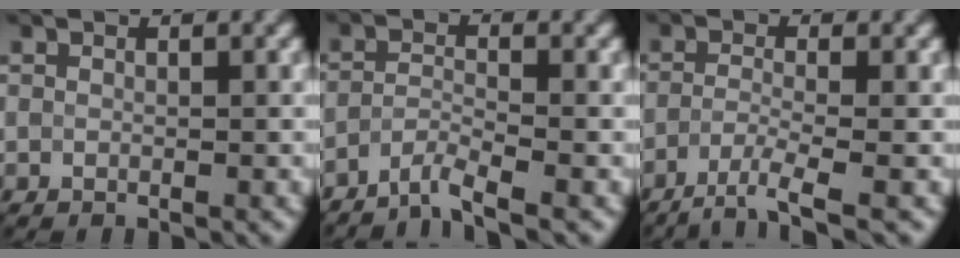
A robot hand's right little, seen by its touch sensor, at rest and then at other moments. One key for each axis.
{"total": 2.6, "fx": -2.6, "fy": -0.2, "fz": 0.4, "tx": -0.009, "ty": -0.004, "tz": -0.058}
{"total": 3.1, "fx": -2.7, "fy": 0.1, "fz": 1.6, "tx": -0.029, "ty": -0.005, "tz": -0.059}